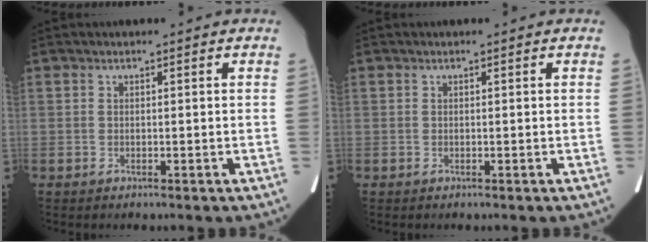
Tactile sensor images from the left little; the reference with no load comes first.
{"total": 0.0}